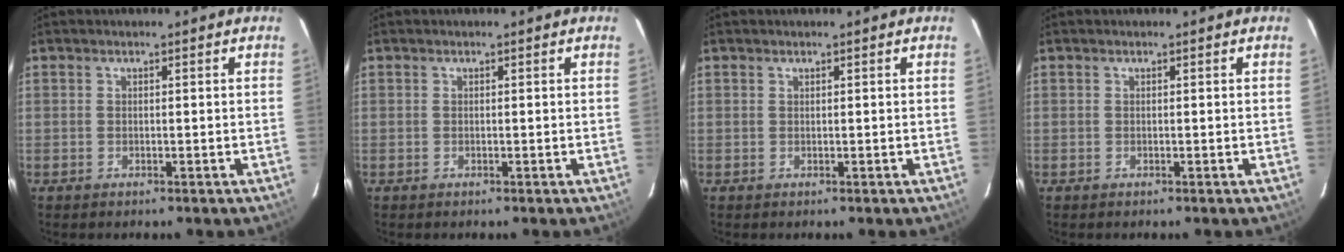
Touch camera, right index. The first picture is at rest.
{"total": 0.0}
{"total": 0.0}
{"total": 0.0}